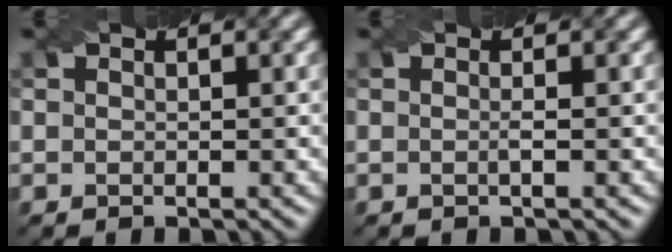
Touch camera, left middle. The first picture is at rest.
{"total": 0.7, "force": [-0.2, 0.0, 0.6], "torque": [-0.014, -0.003, -0.005]}